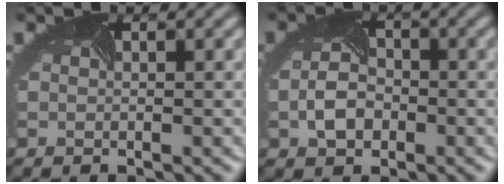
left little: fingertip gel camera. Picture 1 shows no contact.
{"total": 3.1, "force": [-0.9, 2.1, 2.1], "torque": [-0.043, -0.004, -0.021]}